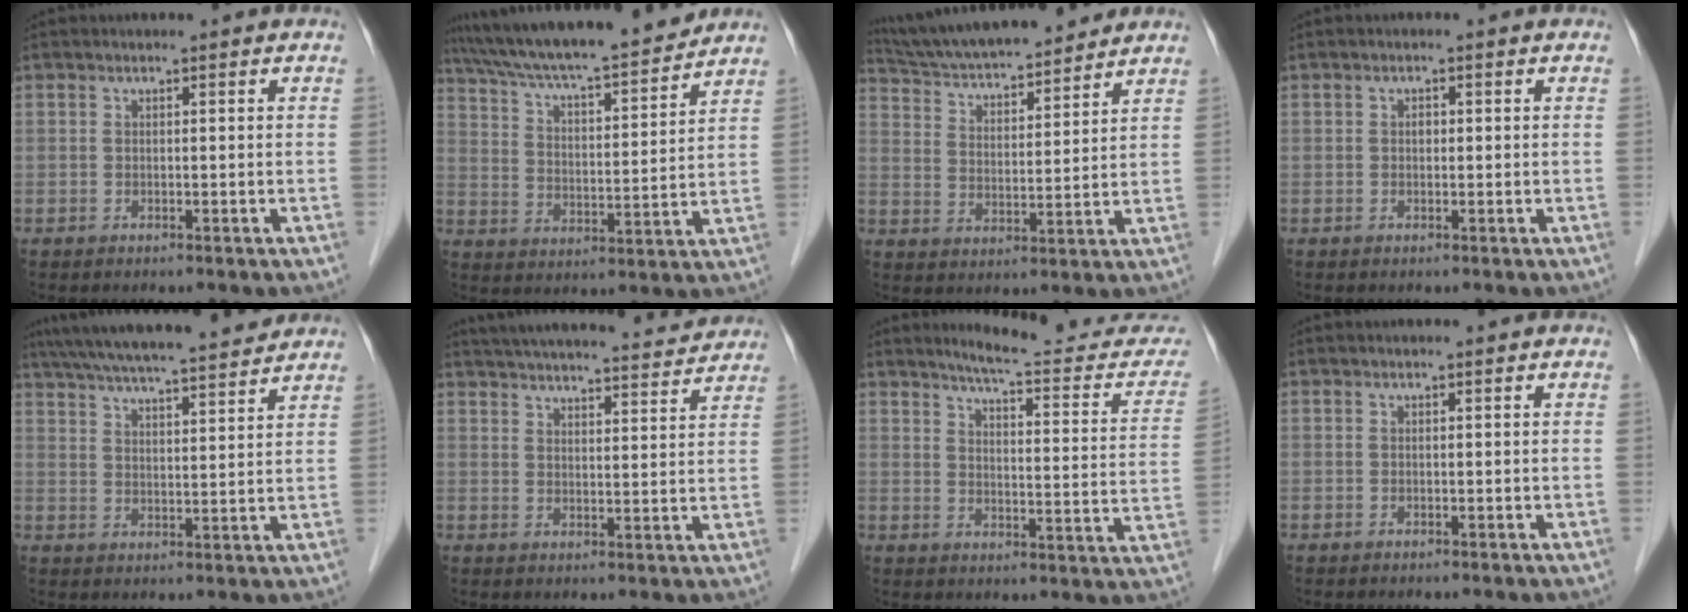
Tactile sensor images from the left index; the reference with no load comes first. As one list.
[{"total": 18.8, "force": [17.0, 1.2, 8.1], "torque": [-0.140, 0.012, 0.264]}, {"total": 17.7, "force": [16.0, 2.6, 7.0], "torque": [-0.122, 0.024, 0.260]}, {"total": 0.8, "force": [-0.2, 0.5, 0.5], "torque": [-0.009, 0.000, -0.005]}, {"total": 18.8, "force": [16.8, 1.5, 8.3], "torque": [-0.144, 0.031, 0.248]}, {"total": 21.0, "force": [19.6, 2.9, 6.9], "torque": [-0.113, 0.007, 0.260]}, {"total": 16.8, "force": [15.7, 1.9, 5.5], "torque": [-0.056, -0.064, 0.181]}, {"total": 0.0}]